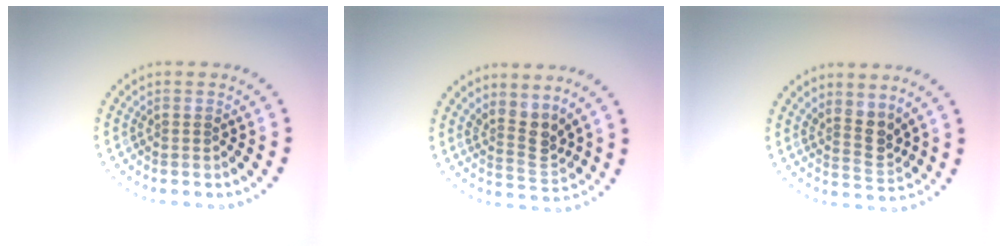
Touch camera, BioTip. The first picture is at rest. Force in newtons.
{"total": 3.0, "press": 2.1, "slide": 2.1}
{"total": 2.7, "press": 2.0, "slide": 1.7}